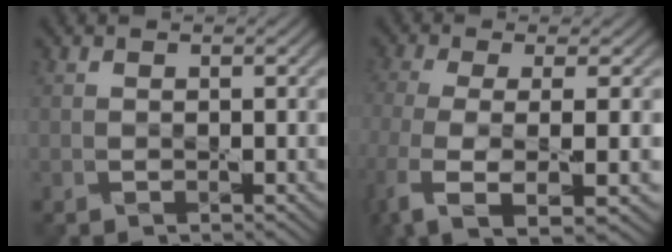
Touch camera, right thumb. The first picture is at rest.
{"total": 8.4, "force": [-3.5, 2.2, 7.2], "torque": [-0.154, -0.021, -0.070]}